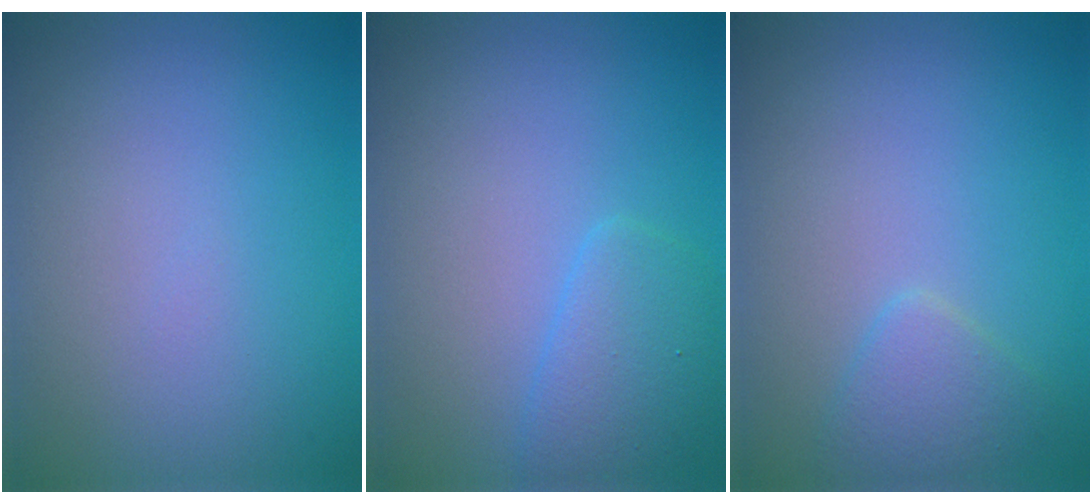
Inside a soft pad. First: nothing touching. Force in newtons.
{"total": 2.6, "press": 2.6, "slide": 0.1}
{"total": 1.9, "press": 1.9, "slide": 0.2}